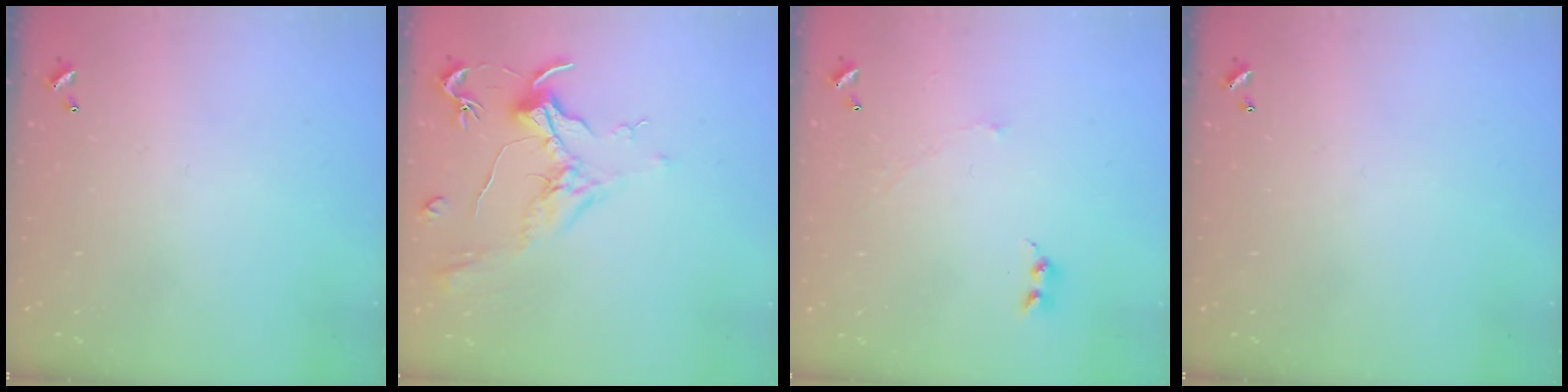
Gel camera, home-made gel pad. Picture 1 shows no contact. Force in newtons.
{"total": 1.9, "press": 1.7, "slide": 0.9}
{"total": 2.0, "press": 1.9, "slide": 0.7}
{"total": 0.0}